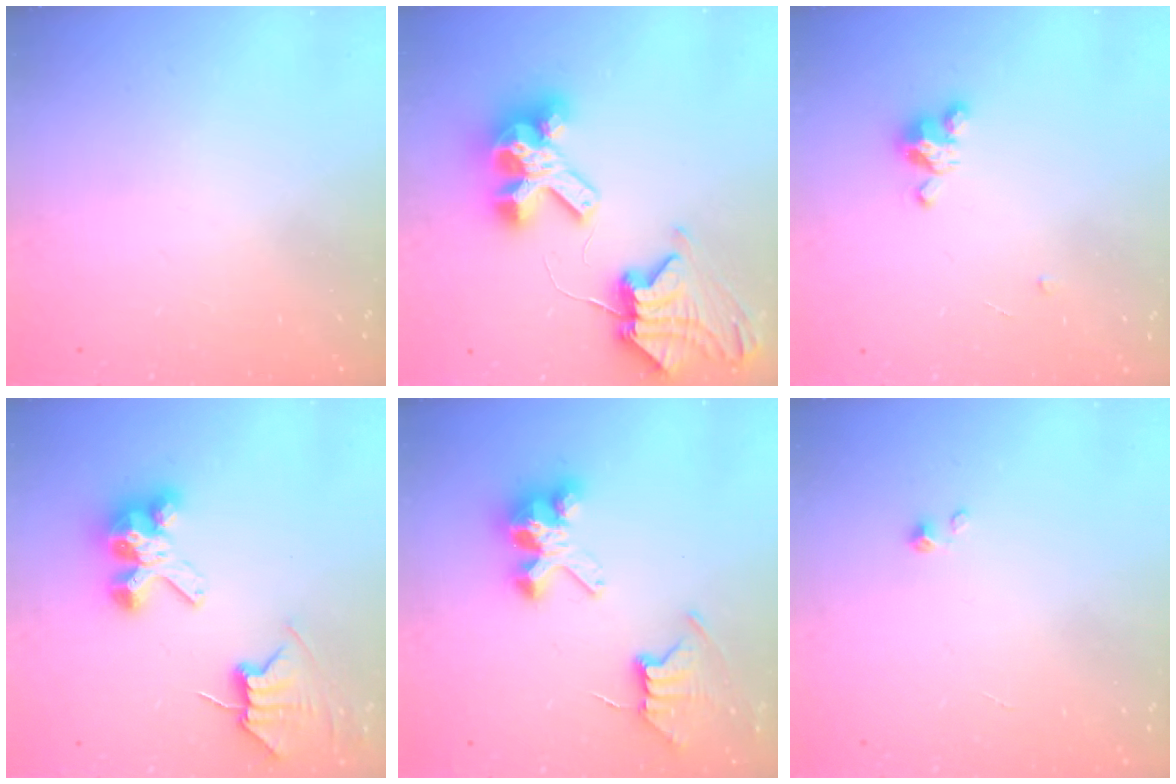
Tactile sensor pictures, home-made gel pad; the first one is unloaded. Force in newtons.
{"total": 11.3, "press": 11.2, "slide": 1.5}
{"total": 3.8, "press": 3.8, "slide": 0.4}
{"total": 7.2, "press": 7.2, "slide": 0.6}
{"total": 8.9, "press": 8.8, "slide": 0.7}
{"total": 0.7, "press": 0.7, "slide": 0.1}